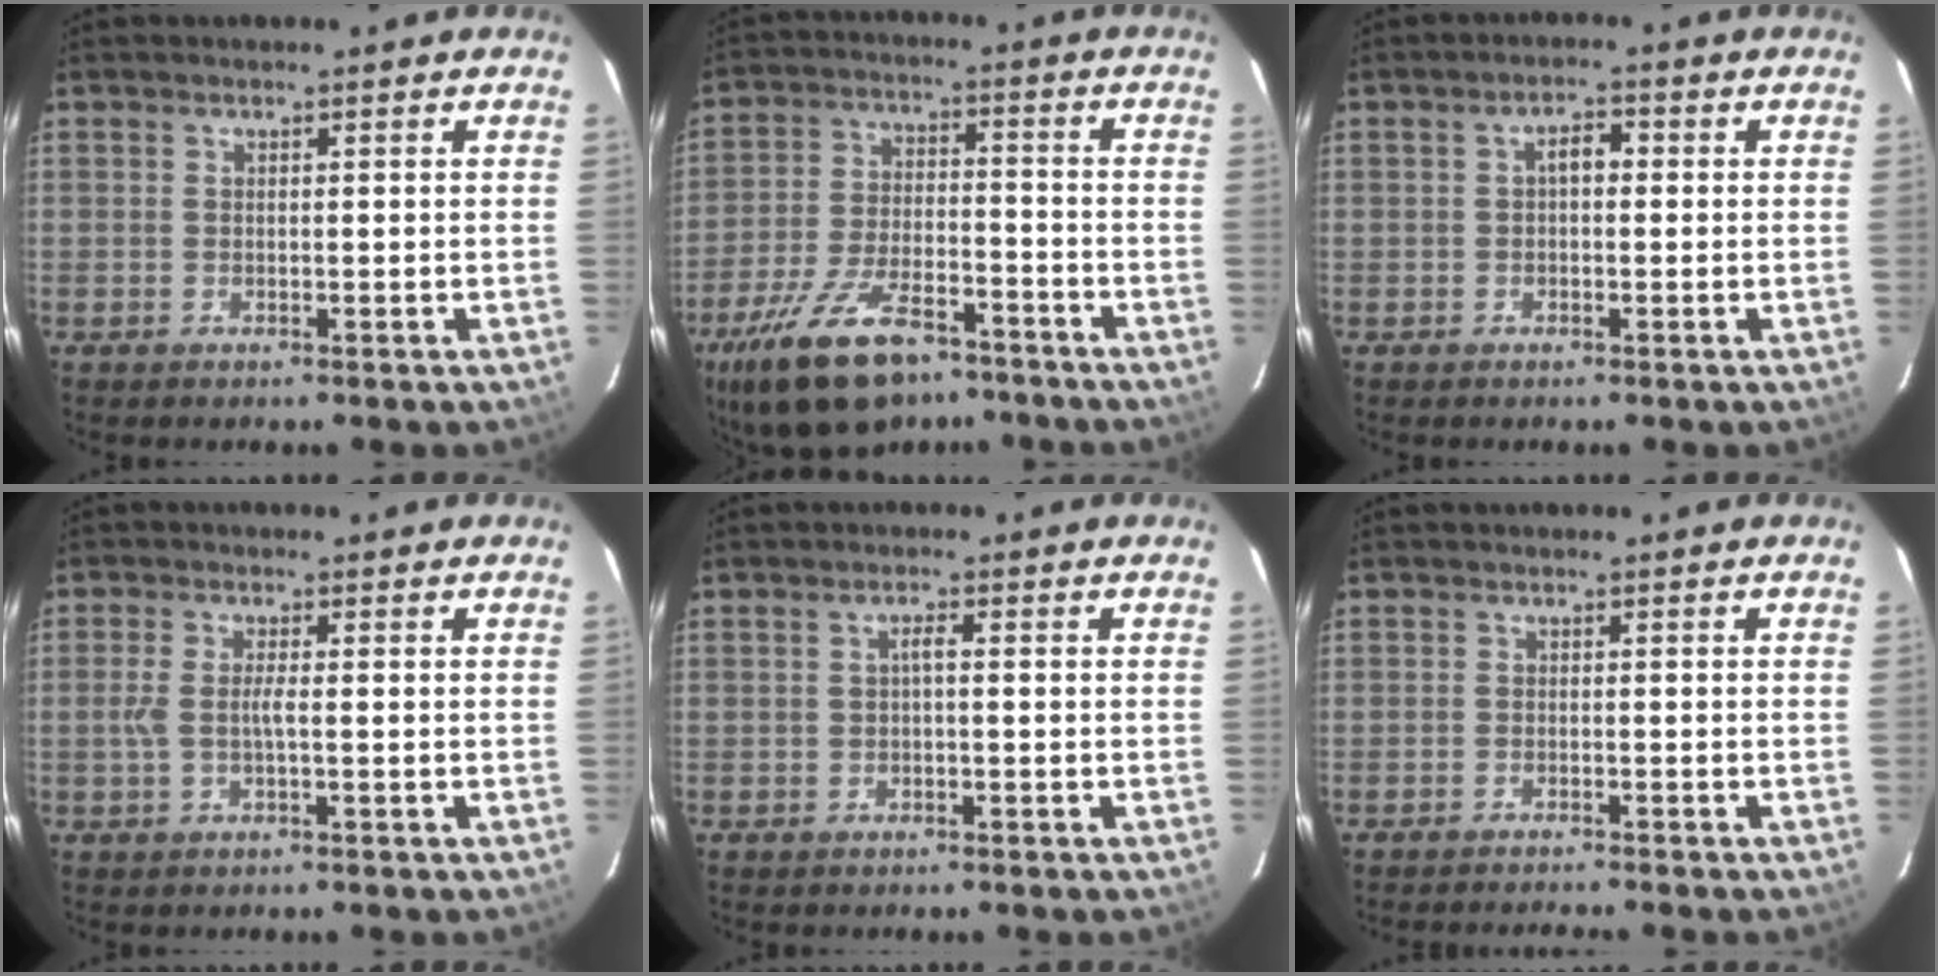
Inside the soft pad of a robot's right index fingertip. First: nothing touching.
{"total": 17.3, "force": [-12.0, 7.4, 10.0], "torque": [-0.210, -0.022, -0.204]}
{"total": 2.6, "force": [0.1, 1.5, 2.2], "torque": [-0.037, 0.012, 0.000]}
{"total": 3.1, "force": [-0.5, 0.4, 3.0], "torque": [-0.062, 0.003, -0.009]}
{"total": 1.2, "force": [-0.3, 0.1, 1.2], "torque": [-0.022, 0.007, -0.005]}
{"total": 4.8, "force": [-4.6, -0.2, 1.5], "torque": [-0.042, -0.007, -0.072]}